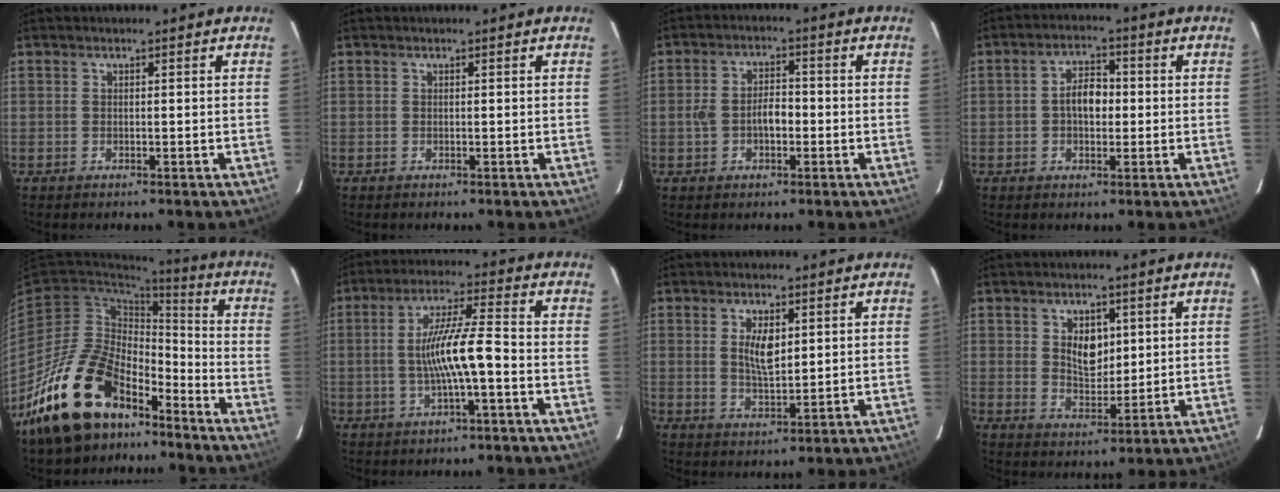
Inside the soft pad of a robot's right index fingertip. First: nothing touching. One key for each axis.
{"total": 0.0}
{"total": 5.3, "fx": -1.3, "fy": 3.2, "fz": 4.0, "tx": -0.078, "ty": 0.010, "tz": -0.018}
{"total": 5.3, "fx": -0.3, "fy": 3.3, "fz": 4.2, "tx": -0.073, "ty": 0.015, "tz": -0.004}
{"total": 22.1, "fx": -15.3, "fy": 10.8, "fz": 11.6, "tx": -0.226, "ty": 0.010, "tz": -0.253}
{"total": 9.3, "fx": -2.1, "fy": 0.6, "fz": 9.1, "tx": -0.174, "ty": 0.005, "tz": -0.033}
{"total": 5.6, "fx": 1.6, "fy": 2.5, "fz": 4.8, "tx": -0.084, "ty": -0.001, "tz": 0.033}
{"total": 6.4, "fx": 1.9, "fy": 4.1, "fz": 4.5, "tx": -0.071, "ty": 0.002, "tz": 0.039}